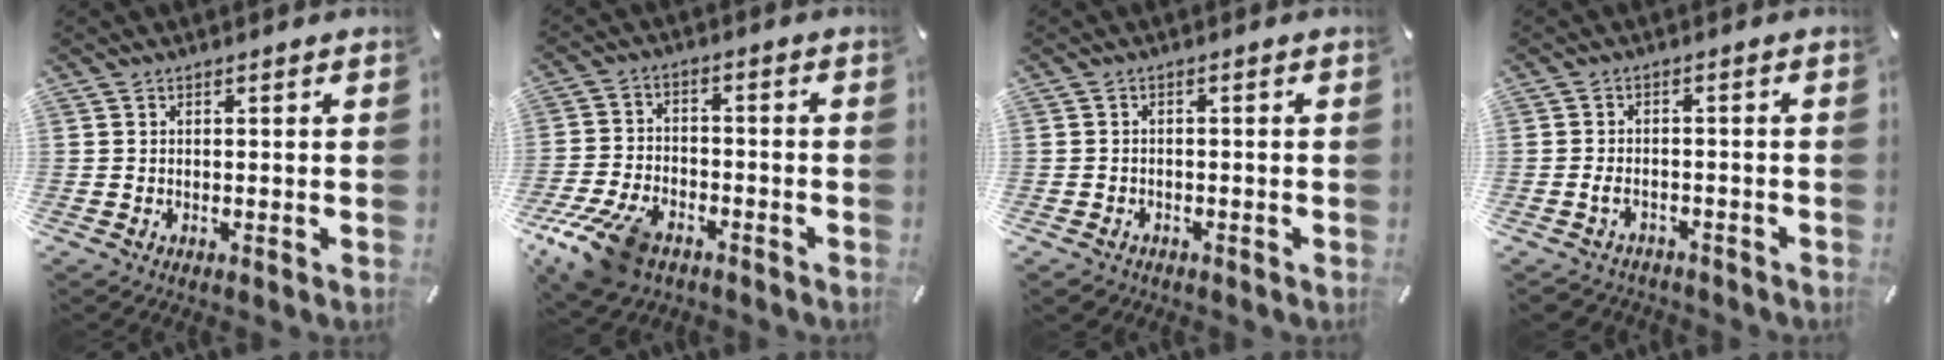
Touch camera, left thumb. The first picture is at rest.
{"total": 12.2, "force": [-7.6, 6.8, 6.7], "torque": [-0.141, 0.036, -0.140]}
{"total": 1.8, "force": [-1.3, 1.2, 0.3], "torque": [-0.015, 0.006, -0.032]}
{"total": 3.3, "force": [-2.0, 2.2, 1.5], "torque": [-0.034, 0.008, -0.040]}